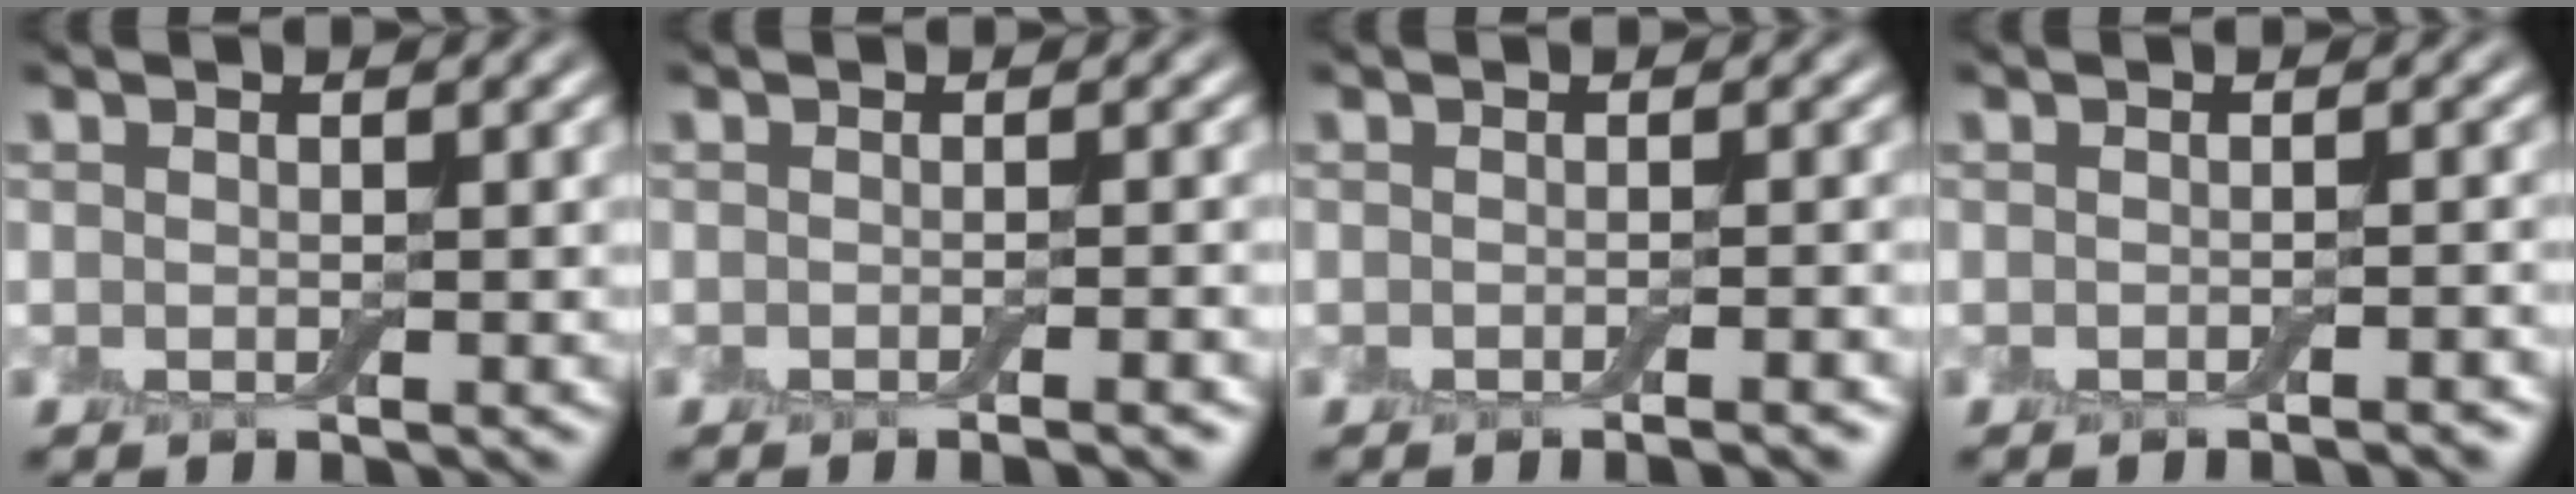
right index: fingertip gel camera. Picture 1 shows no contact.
{"total": 2.2, "force": [-1.1, 0.5, 1.8], "torque": [-0.013, 0.001, -0.016]}
{"total": 1.9, "force": [-1.0, 0.4, 1.6], "torque": [-0.011, 0.001, -0.015]}
{"total": 1.3, "force": [-0.8, 0.2, 1.0], "torque": [-0.005, 0.002, -0.013]}